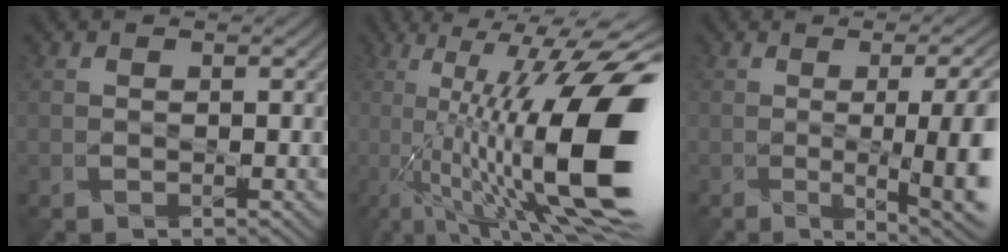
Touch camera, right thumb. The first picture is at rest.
{"total": 16.7, "force": [-2.2, 4.2, 16.1], "torque": [-0.254, 0.023, -0.038]}
{"total": 13.6, "force": [-2.2, 4.6, 12.6], "torque": [-0.136, 0.011, -0.033]}